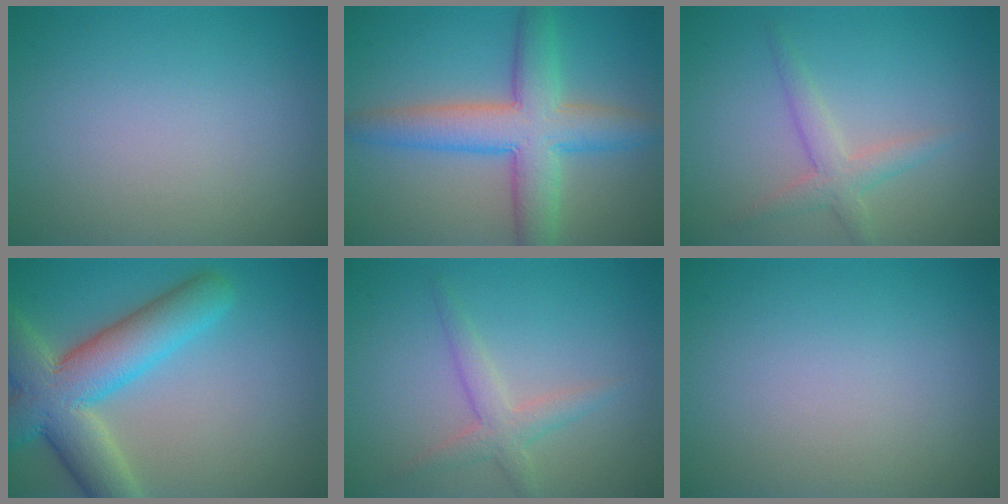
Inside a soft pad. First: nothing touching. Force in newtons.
{"total": 7.4, "press": 7.4, "slide": 0.1}
{"total": 2.5, "press": 2.5, "slide": 0.1}
{"total": 9.0, "press": 9.0, "slide": 0.6}
{"total": 2.5, "press": 2.5, "slide": 0.1}
{"total": 0.0}